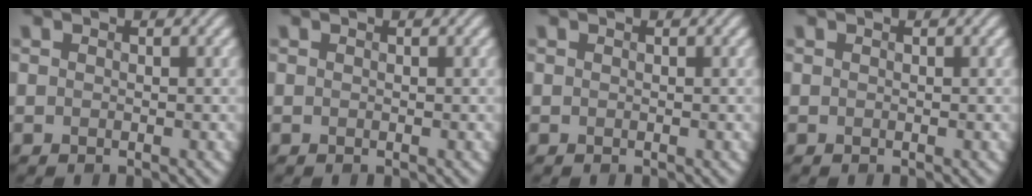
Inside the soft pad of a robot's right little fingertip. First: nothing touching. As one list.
[{"total": 0.0}, {"total": 0.0}, {"total": 0.0}]